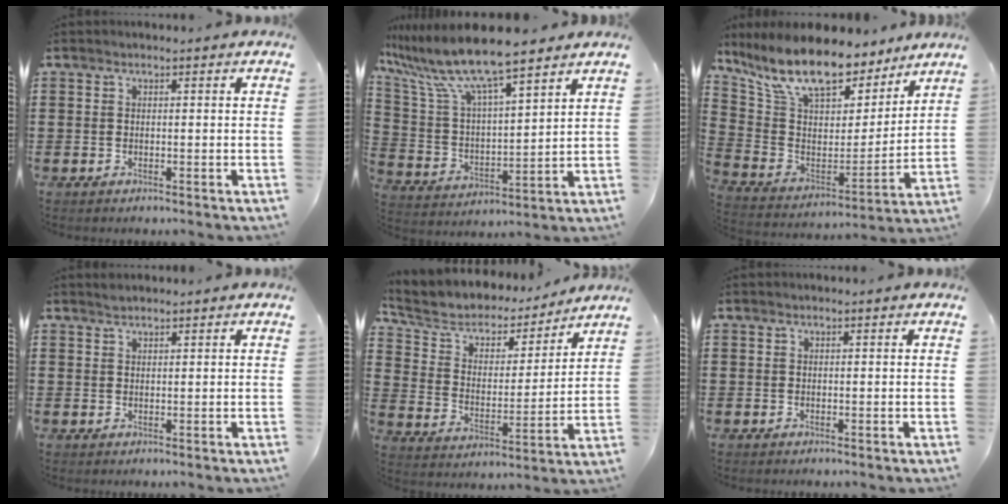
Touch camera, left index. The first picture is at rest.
{"total": 10.4, "force": [8.9, 0.7, 5.4], "torque": [-0.149, -0.054, 0.148]}
{"total": 13.6, "force": [10.7, 4.7, 7.0], "torque": [-0.176, -0.061, 0.191]}
{"total": 1.1, "force": [1.1, 0.3, 0.3], "torque": [-0.007, 0.000, 0.021]}
{"total": 5.7, "force": [4.5, 2.8, 2.0], "torque": [-0.069, -0.028, 0.071]}
{"total": 0.0}